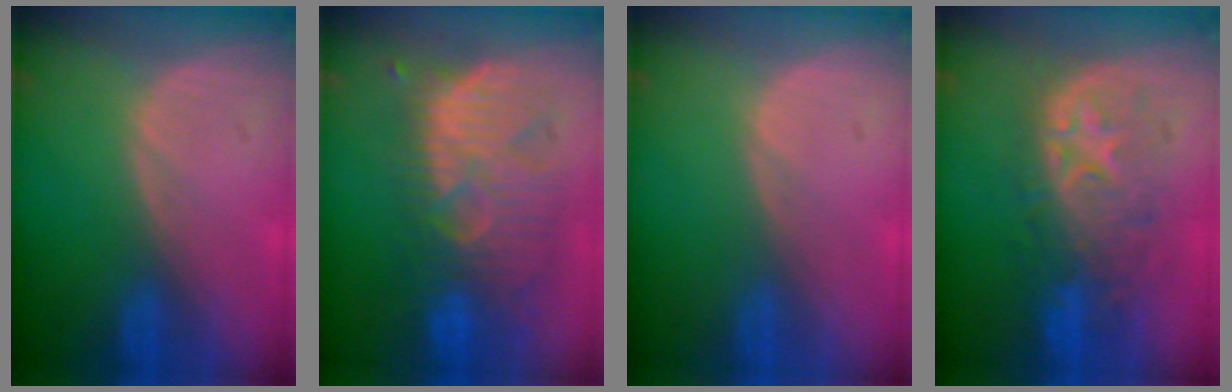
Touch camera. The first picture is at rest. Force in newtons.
{"total": 11.0, "press": 10.5, "slide": 3.0}
{"total": 0.0}
{"total": 9.5, "press": 9.0, "slide": 3.1}